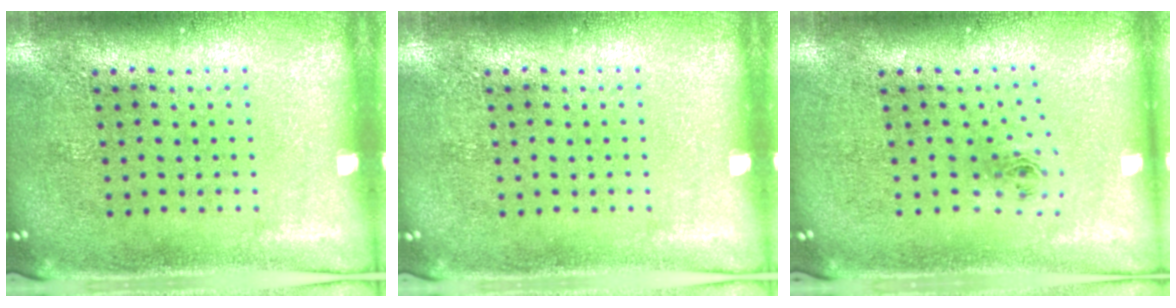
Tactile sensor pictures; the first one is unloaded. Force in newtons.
{"total": 0.0}
{"total": 0.9, "press": 0.4, "slide": 0.8}